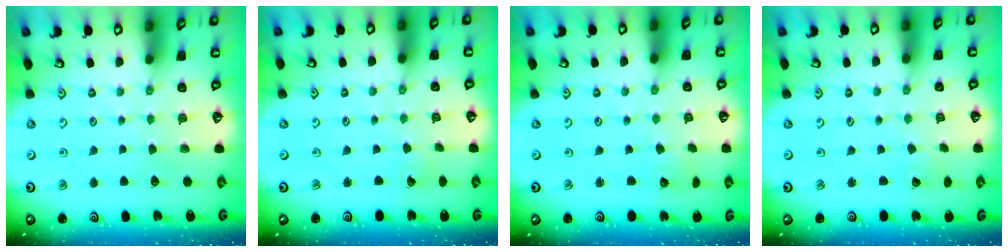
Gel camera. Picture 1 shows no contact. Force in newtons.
{"total": 1.4, "press": 1.4, "slide": 0.0}
{"total": 1.7, "press": 1.7, "slide": 0.1}
{"total": 1.3, "press": 1.3, "slide": 0.1}